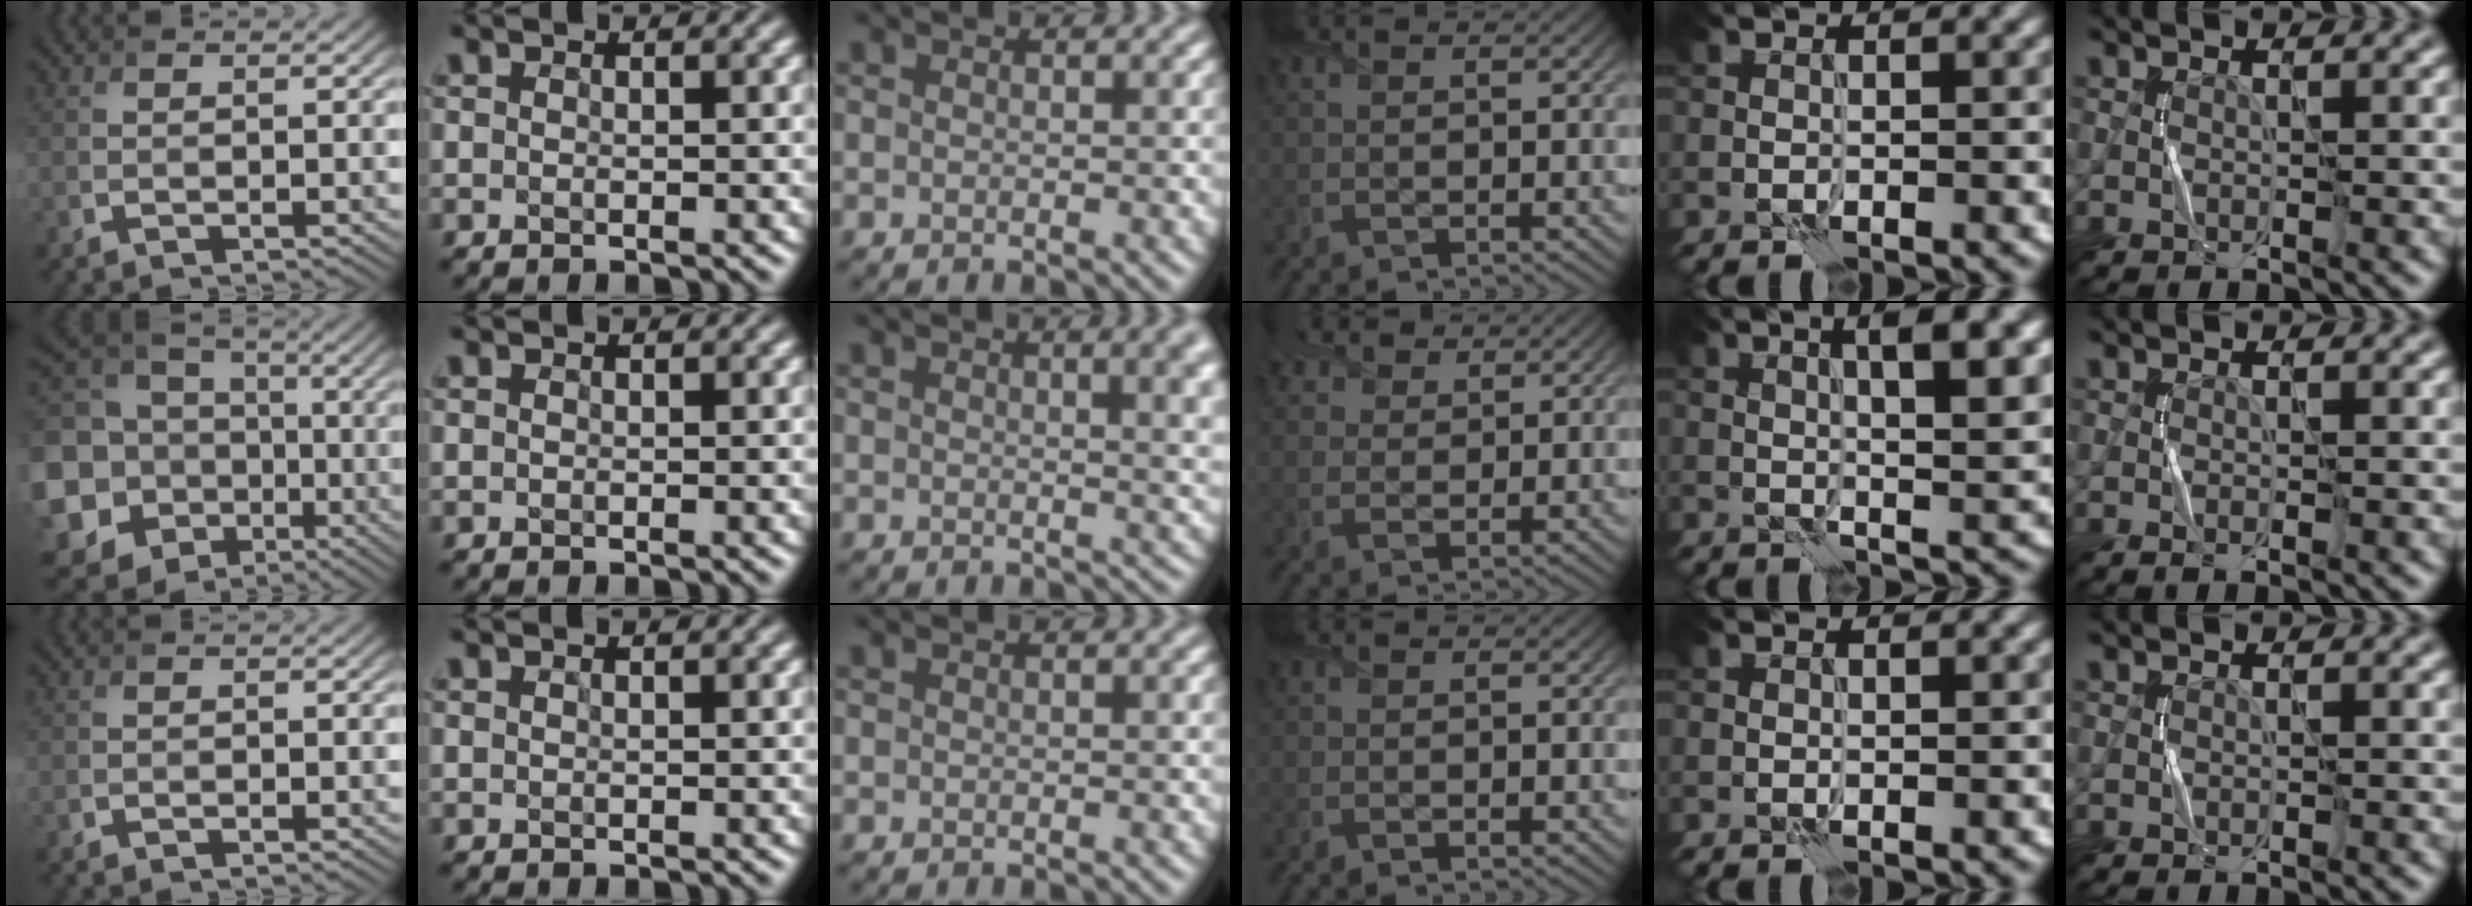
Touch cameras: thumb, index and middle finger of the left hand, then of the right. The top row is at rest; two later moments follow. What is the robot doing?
{"motion": "fold", "object": "scarf"}